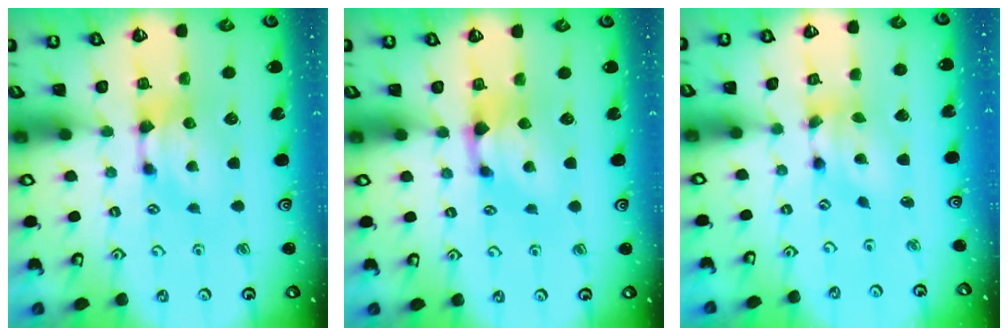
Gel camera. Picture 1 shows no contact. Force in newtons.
{"total": 0.9, "press": 0.2, "slide": 0.9}
{"total": 4.7, "press": 4.2, "slide": 1.9}